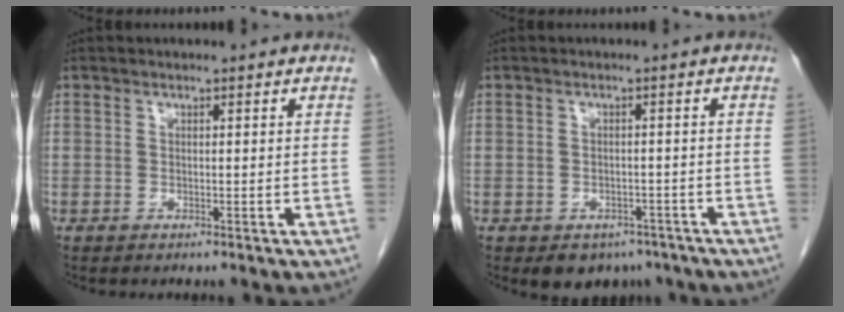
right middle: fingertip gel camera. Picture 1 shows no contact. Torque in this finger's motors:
{"motor_torque": [-0.08, 0.08, 0.05, 0.02]}